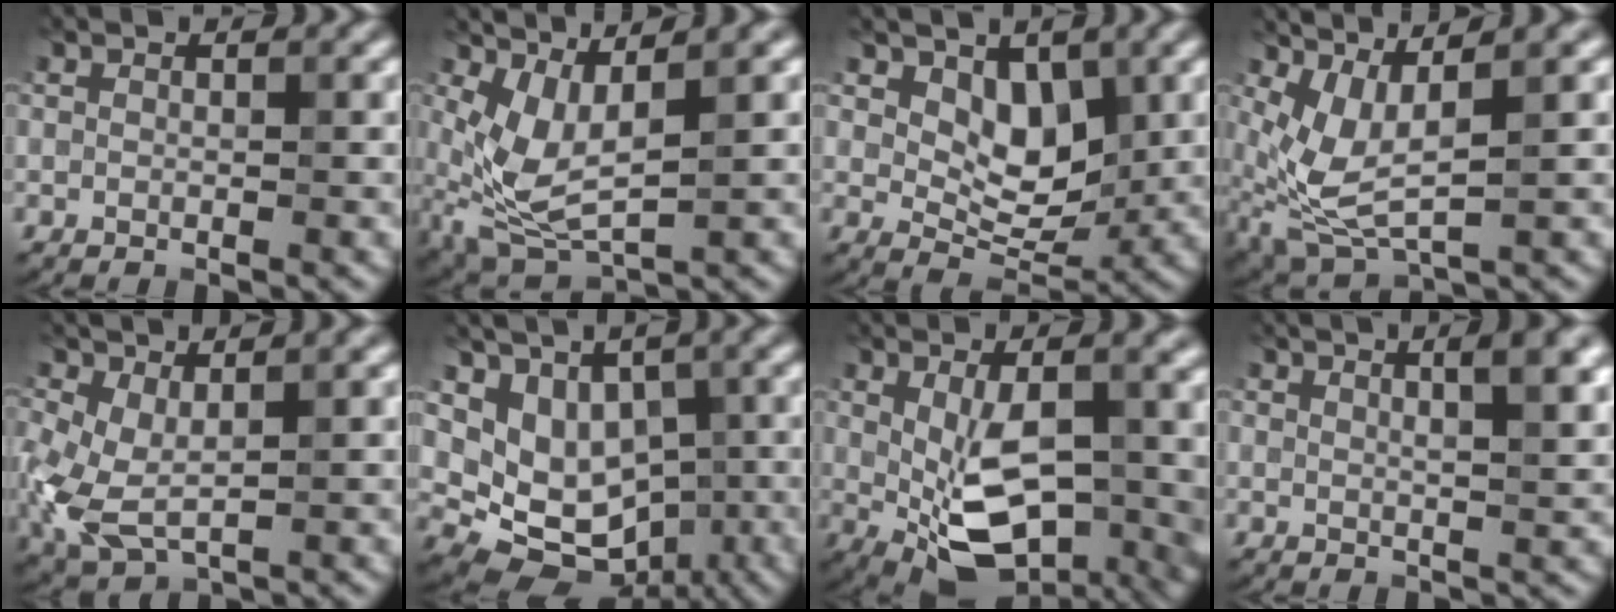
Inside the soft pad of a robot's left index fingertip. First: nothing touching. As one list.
[{"total": 4.3, "force": [0.3, 1.8, 4.0], "torque": [-0.106, -0.014, 0.013]}, {"total": 3.1, "force": [1.0, 2.3, 1.8], "torque": [-0.024, -0.016, 0.013]}, {"total": 4.9, "force": [0.4, 1.8, 4.5], "torque": [-0.121, -0.009, 0.014]}, {"total": 4.2, "force": [-0.6, 2.4, 3.4], "torque": [-0.100, -0.015, -0.007]}, {"total": 6.5, "force": [0.7, 5.6, 3.3], "torque": [-0.027, -0.017, 0.022]}, {"total": 8.0, "force": [-0.1, 4.0, 6.9], "torque": [-0.116, -0.022, 0.009]}, {"total": 3.9, "force": [2.0, 1.3, 3.1], "torque": [-0.010, 0.017, 0.003]}]